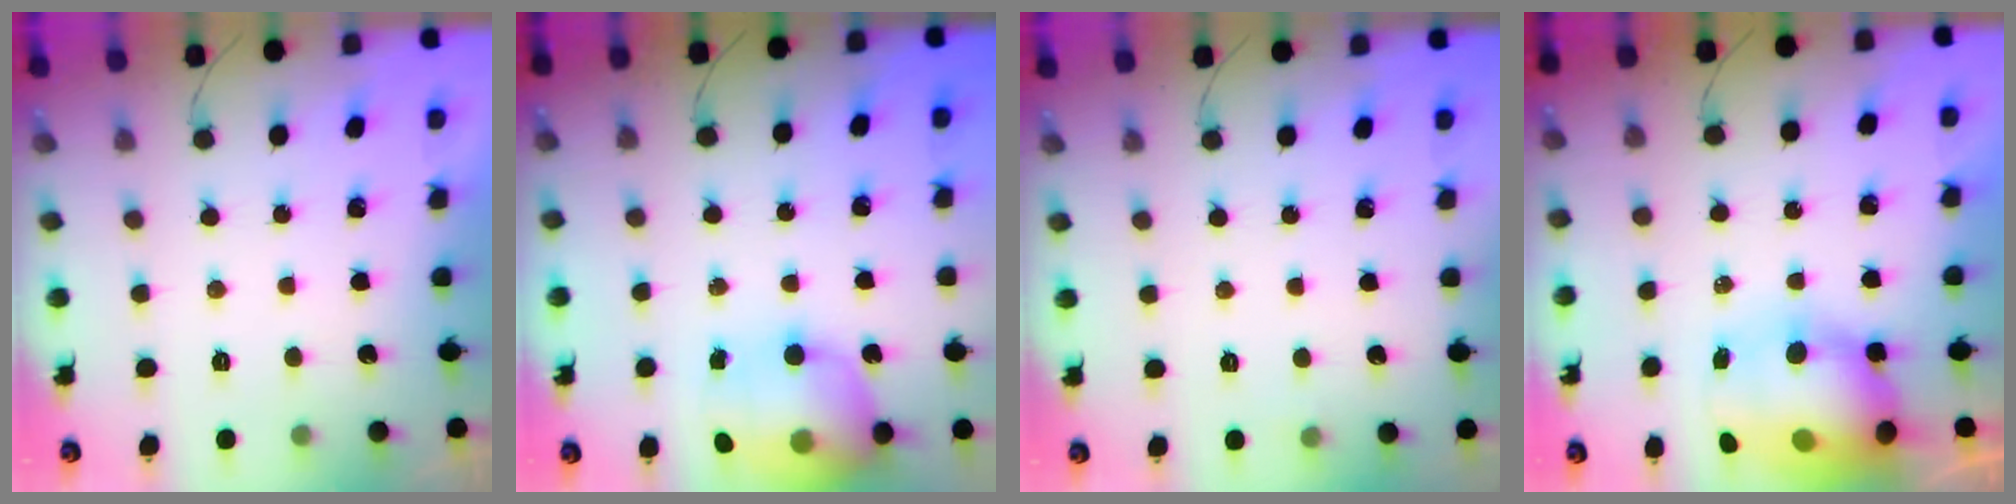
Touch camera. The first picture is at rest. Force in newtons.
{"total": 17.2, "press": 16.7, "slide": 4.1}
{"total": 2.7, "press": 2.0, "slide": 1.8}
{"total": 17.1, "press": 15.0, "slide": 8.2}